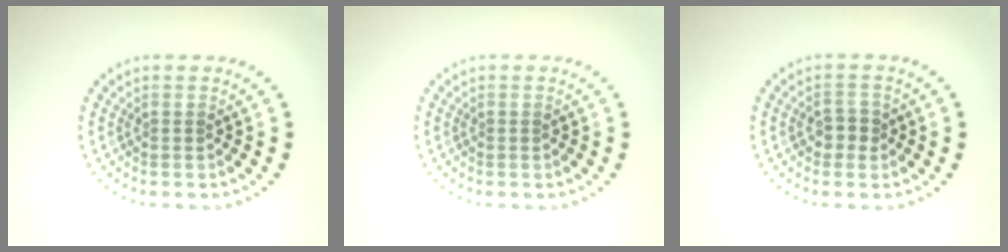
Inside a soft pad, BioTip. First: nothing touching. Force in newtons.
{"total": 0.0}
{"total": 1.9, "press": 1.8, "slide": 0.5}